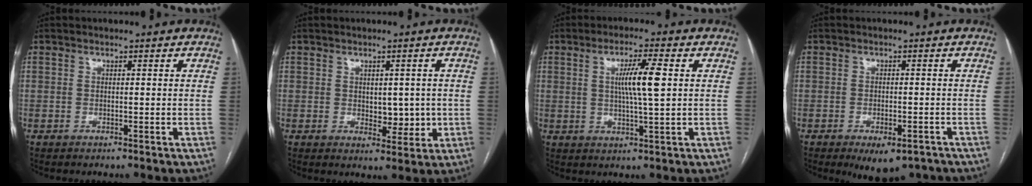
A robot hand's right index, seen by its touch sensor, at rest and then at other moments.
{"total": 4.6, "force": [0.0, 2.6, 3.8], "torque": [-0.046, -0.001, 0.009]}
{"total": 6.9, "force": [1.2, 0.0, 6.7], "torque": [-0.120, 0.001, 0.023]}
{"total": 6.1, "force": [-4.2, 2.6, 3.6], "torque": [-0.040, -0.001, -0.055]}